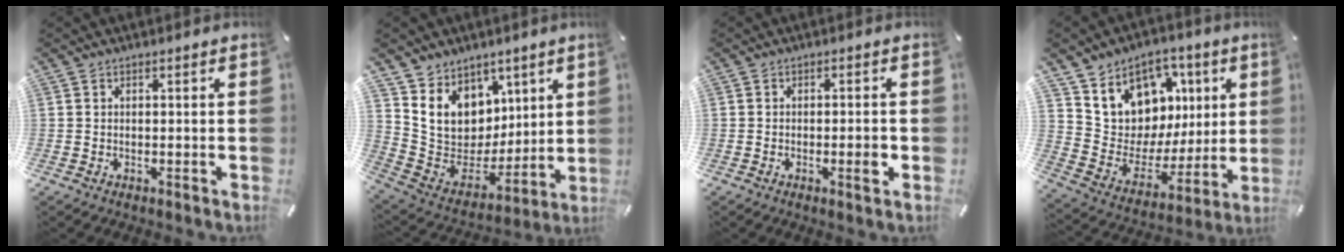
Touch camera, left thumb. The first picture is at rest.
{"total": 12.7, "force": [5.2, 11.2, 3.2], "torque": [-0.060, -0.052, 0.114]}
{"total": 3.0, "force": [-0.9, 0.9, 2.7], "torque": [-0.045, 0.005, -0.016]}
{"total": 11.5, "force": [5.4, 10.1, 1.7], "torque": [-0.033, -0.063, 0.109]}